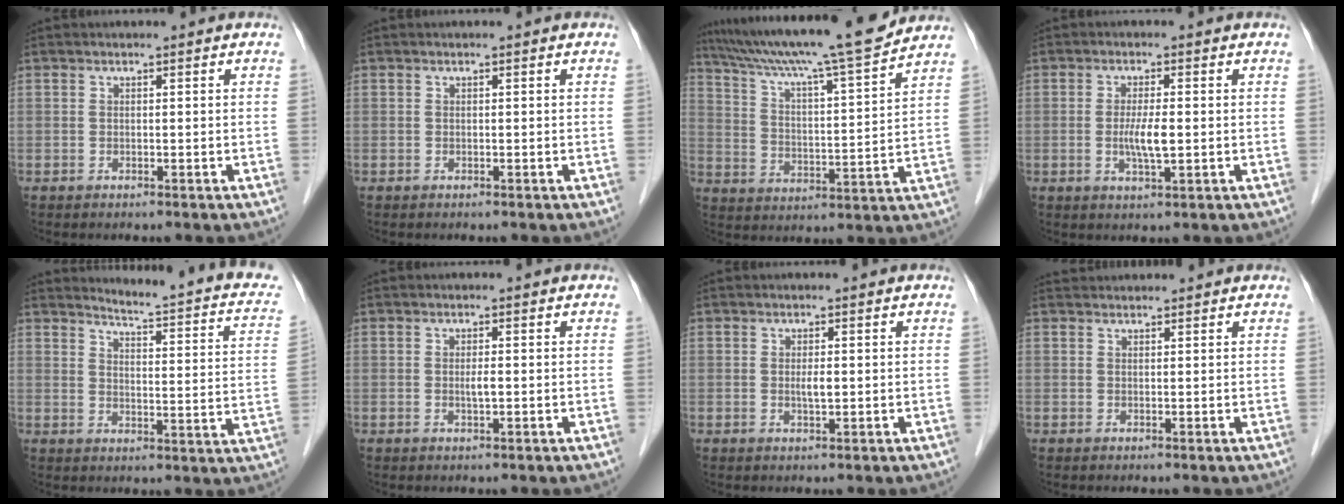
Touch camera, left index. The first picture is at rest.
{"total": 0.0}
{"total": 18.8, "force": [16.4, -0.3, 9.1], "torque": [-0.154, -0.001, 0.255]}
{"total": 3.9, "force": [-0.3, 0.5, 3.8], "torque": [-0.078, -0.007, -0.004]}
{"total": 14.7, "force": [13.0, 2.1, 6.6], "torque": [-0.080, -0.042, 0.135]}
{"total": 1.3, "force": [-0.1, 0.2, 1.3], "torque": [-0.027, -0.002, 0.000]}
{"total": 1.5, "force": [0.2, 0.3, 1.5], "torque": [-0.028, -0.001, 0.004]}
{"total": 3.2, "force": [3.2, 0.5, 0.3], "torque": [-0.007, 0.033, 0.051]}